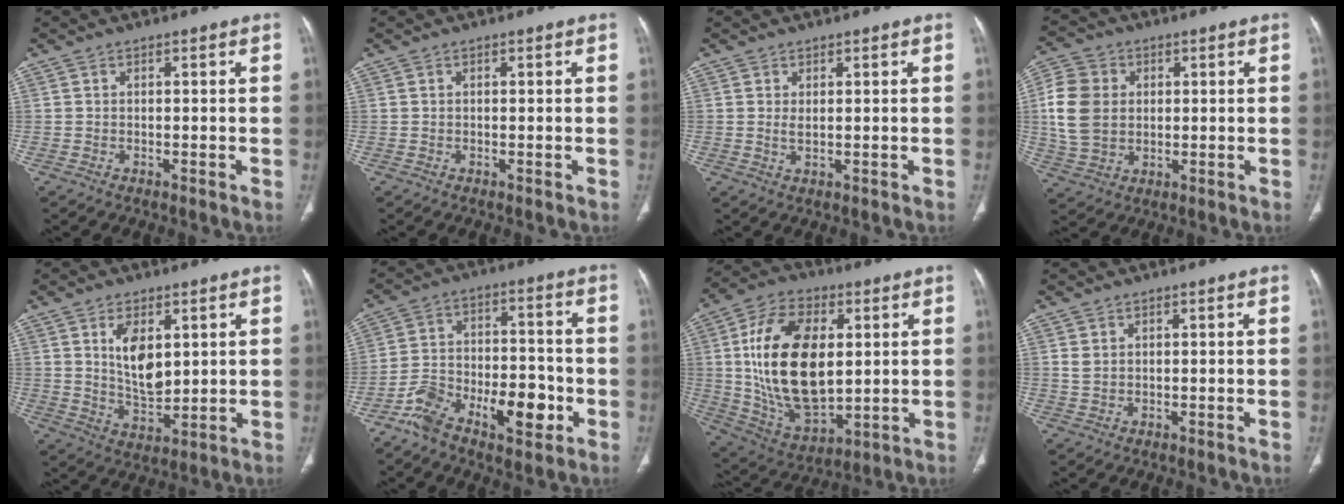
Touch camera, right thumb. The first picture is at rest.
{"total": 0.0}
{"total": 1.4, "force": [0.4, 0.5, 1.3], "torque": [-0.026, -0.007, 0.011]}
{"total": 11.3, "force": [1.3, 8.9, 6.7], "torque": [-0.129, 0.002, 0.026]}
{"total": 9.3, "force": [2.9, 5.0, 7.3], "torque": [-0.109, -0.021, 0.063]}
{"total": 13.4, "force": [-6.5, 6.3, 9.8], "torque": [-0.154, 0.039, -0.107]}
{"total": 22.8, "force": [3.0, 13.1, 18.4], "torque": [-0.324, -0.012, 0.065]}
{"total": 1.8, "force": [0.7, 1.3, 1.0], "torque": [-0.019, -0.002, 0.021]}